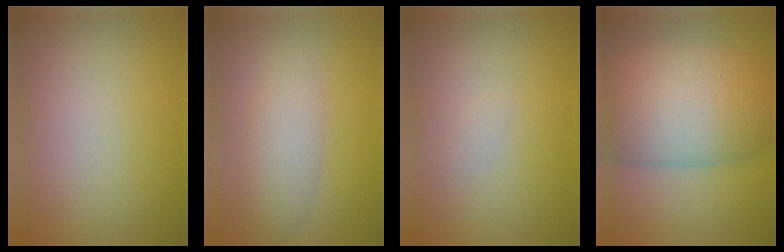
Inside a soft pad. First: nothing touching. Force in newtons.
{"total": 3.5, "press": 3.5, "slide": 0.0}
{"total": 0.6, "press": 0.6, "slide": 0.0}
{"total": 11.0, "press": 11.0, "slide": 0.1}